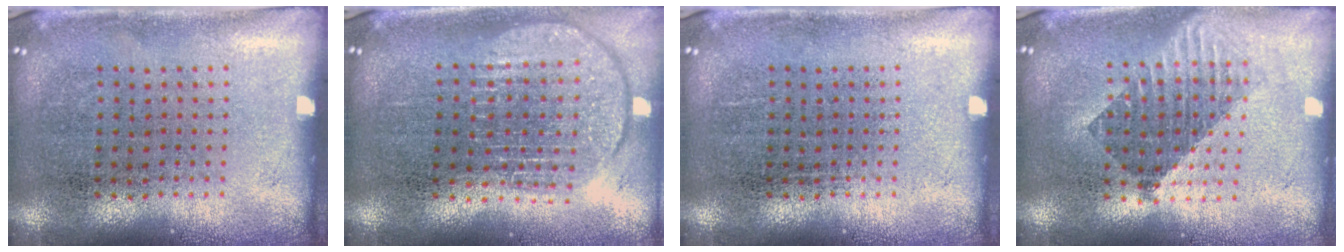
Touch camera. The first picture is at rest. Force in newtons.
{"total": 1.8, "press": 1.5, "slide": 1.0}
{"total": 0.0}
{"total": 1.6, "press": 1.4, "slide": 0.9}